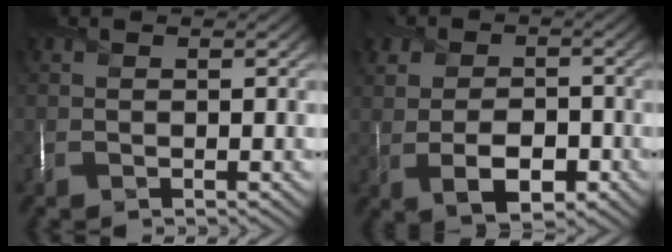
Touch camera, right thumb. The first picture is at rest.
{"total": 7.4, "force": [-1.5, 5.2, 5.0], "torque": [-0.072, -0.002, -0.035]}